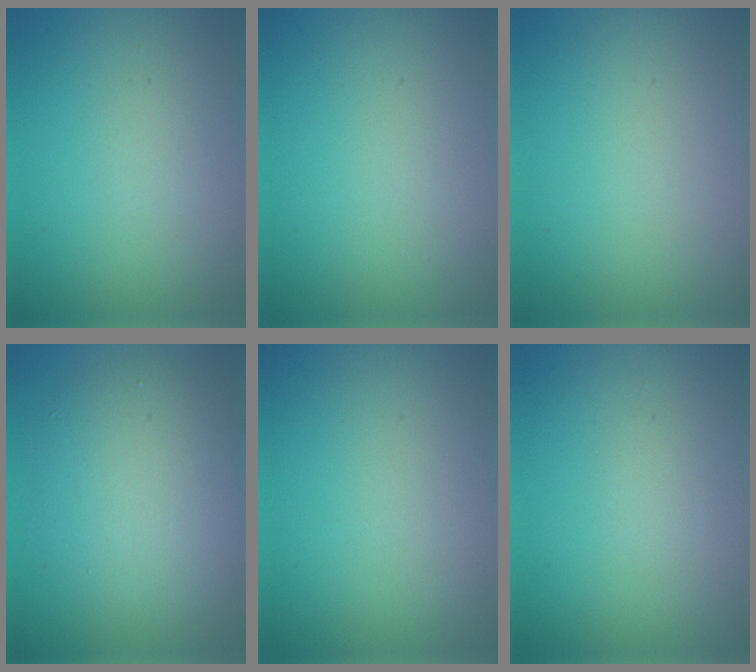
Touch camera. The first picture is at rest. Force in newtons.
{"total": 0.0}
{"total": 0.0}
{"total": 5.9, "press": 5.9, "slide": 0.6}
{"total": 0.0}
{"total": 0.6, "press": 0.6, "slide": 0.0}